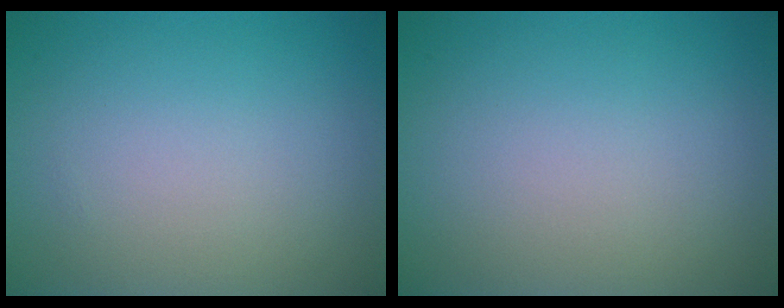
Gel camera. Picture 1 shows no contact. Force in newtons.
{"total": 0.0}